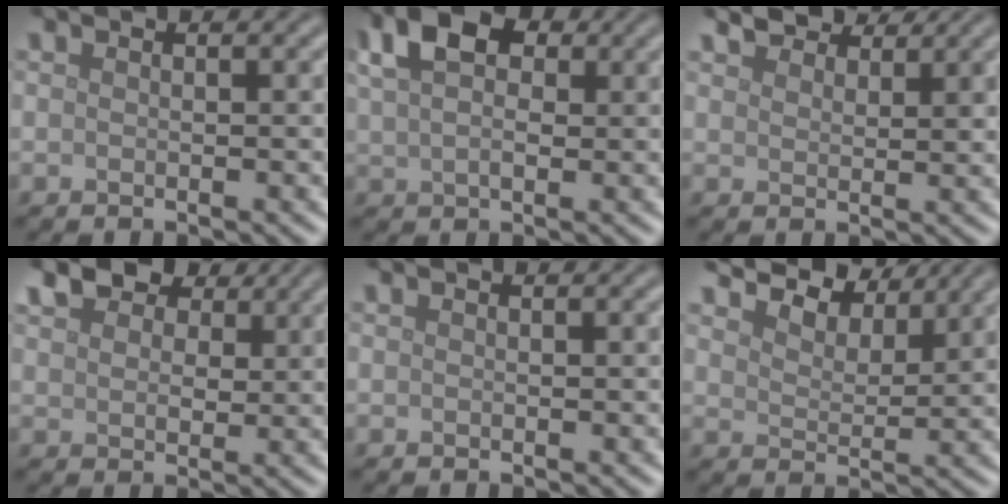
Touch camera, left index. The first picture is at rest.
{"total": 6.5, "force": [3.0, 3.7, 4.4], "torque": [-0.086, 0.014, 0.046]}
{"total": 3.7, "force": [3.3, 1.2, 1.1], "torque": [-0.025, 0.007, 0.052]}
{"total": 4.8, "force": [3.2, 2.8, 2.3], "torque": [-0.046, 0.005, 0.053]}
{"total": 0.0}
{"total": 6.0, "force": [5.3, 1.9, 2.1], "torque": [-0.046, -0.003, 0.086]}